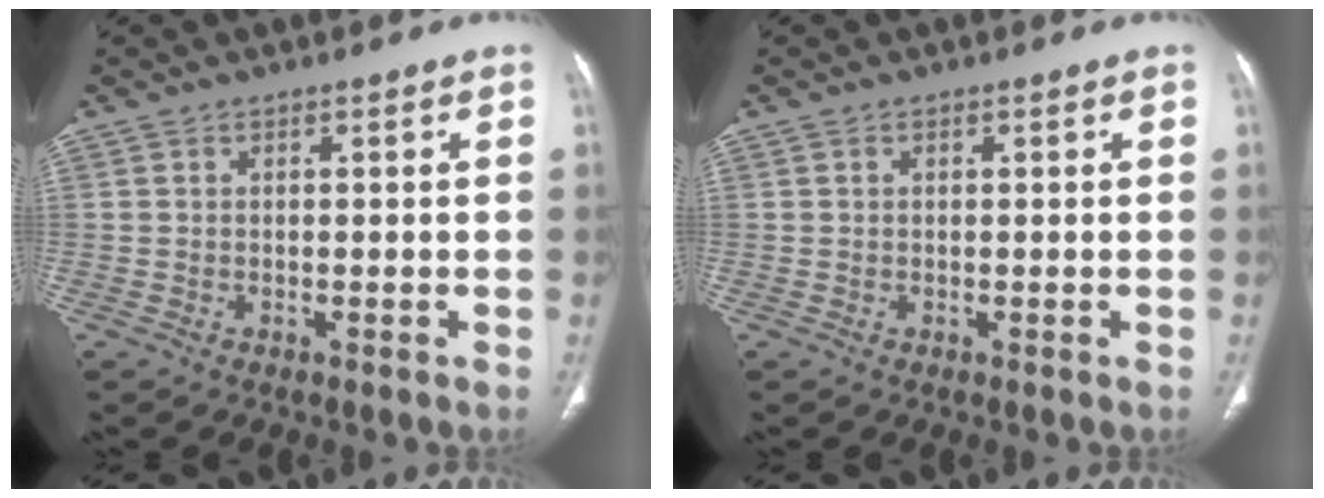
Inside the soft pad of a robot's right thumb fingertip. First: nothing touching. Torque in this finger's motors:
{"motor_torque": [-0.37, 0.20, -0.42, 0.31, 0.03]}